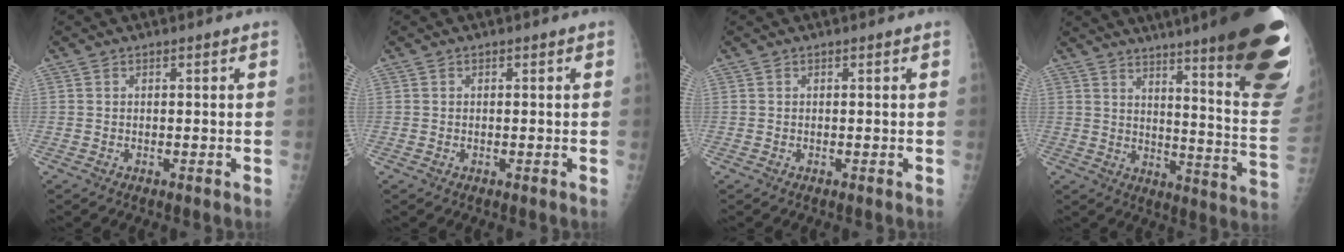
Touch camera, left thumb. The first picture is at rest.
{"total": 0.0}
{"total": 0.0}
{"total": 29.9, "force": [19.6, 3.7, 22.2], "torque": [-0.208, -0.109, 0.255]}